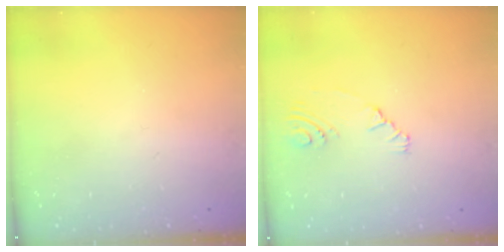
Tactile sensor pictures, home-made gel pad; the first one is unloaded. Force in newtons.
{"total": 5.7, "press": 2.4, "slide": 5.2}